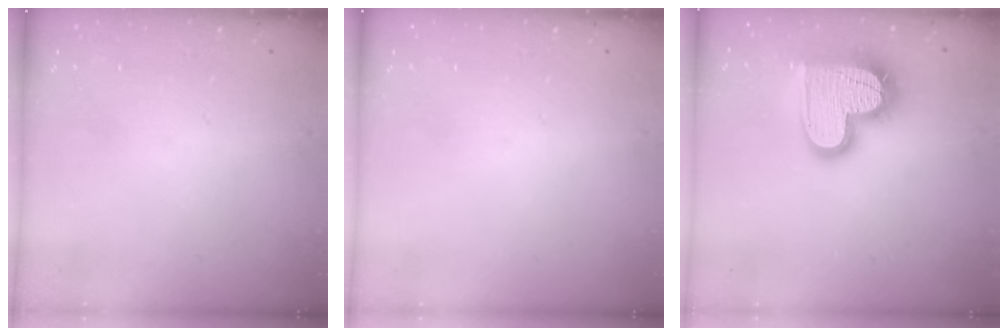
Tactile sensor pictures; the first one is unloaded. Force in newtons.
{"total": 0.0}
{"total": 19.8, "press": 19.7, "slide": 1.3}